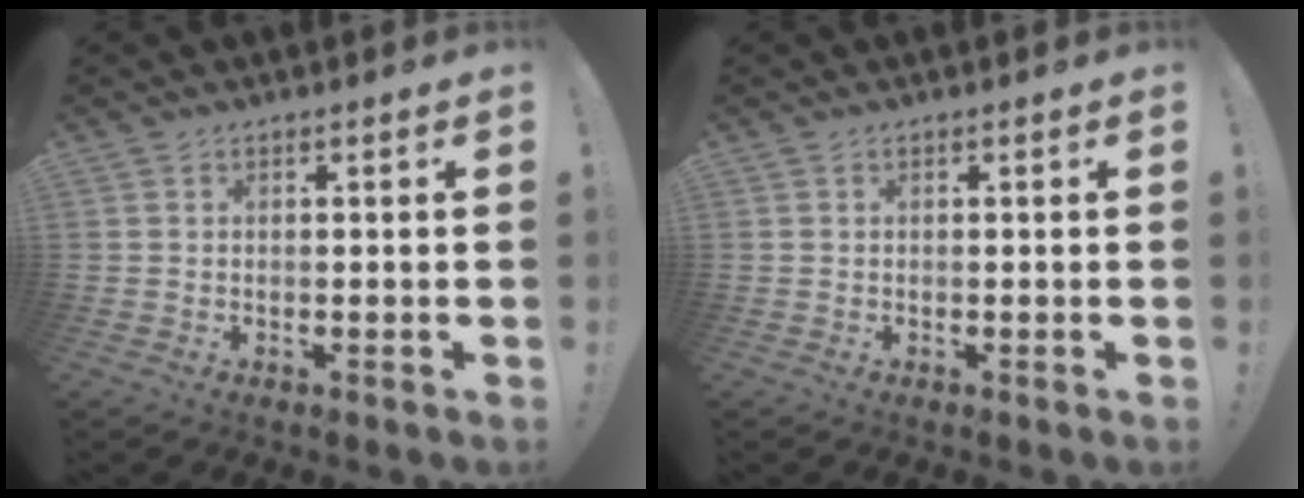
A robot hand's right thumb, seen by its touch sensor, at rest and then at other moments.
{"total": 0.0}